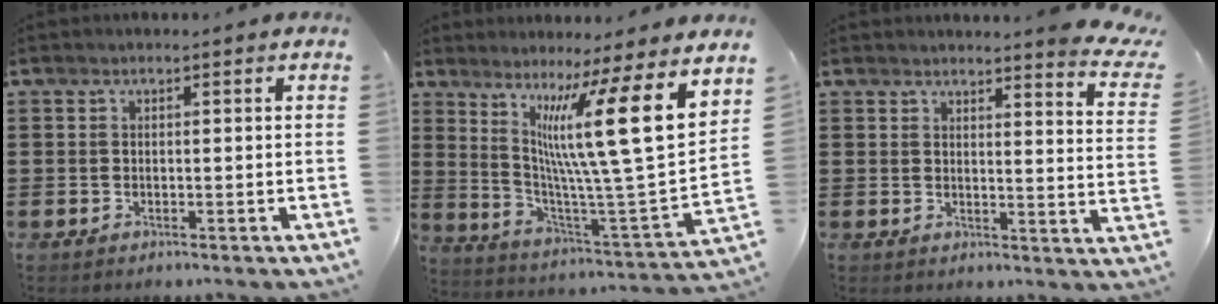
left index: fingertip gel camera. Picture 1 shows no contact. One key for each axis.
{"total": 15.8, "fx": 7.3, "fy": 0.8, "fz": 14.0, "tx": -0.256, "ty": -0.056, "tz": 0.108}
{"total": 3.9, "fx": 3.6, "fy": -0.5, "fz": 1.4, "tx": -0.028, "ty": -0.025, "tz": 0.058}